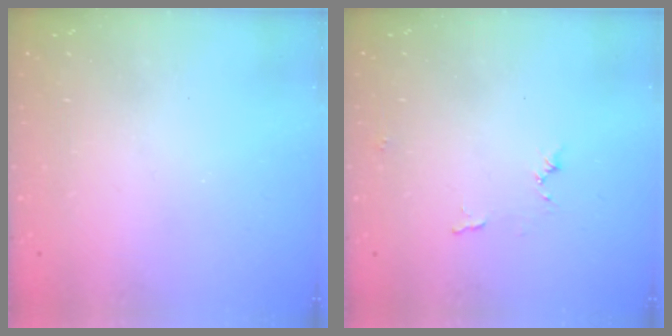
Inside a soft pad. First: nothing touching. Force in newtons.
{"total": 5.9, "press": 5.9, "slide": 0.4}